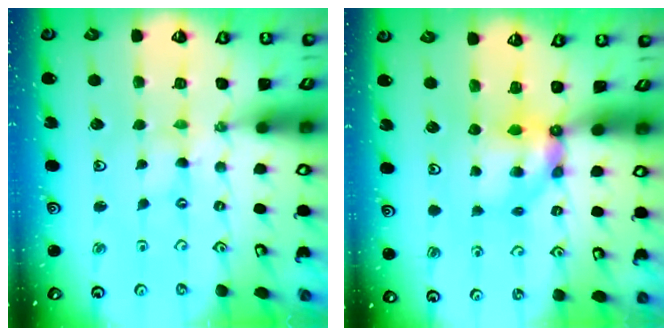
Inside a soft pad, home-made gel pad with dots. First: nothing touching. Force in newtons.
{"total": 6.6, "press": 6.6, "slide": 0.5}